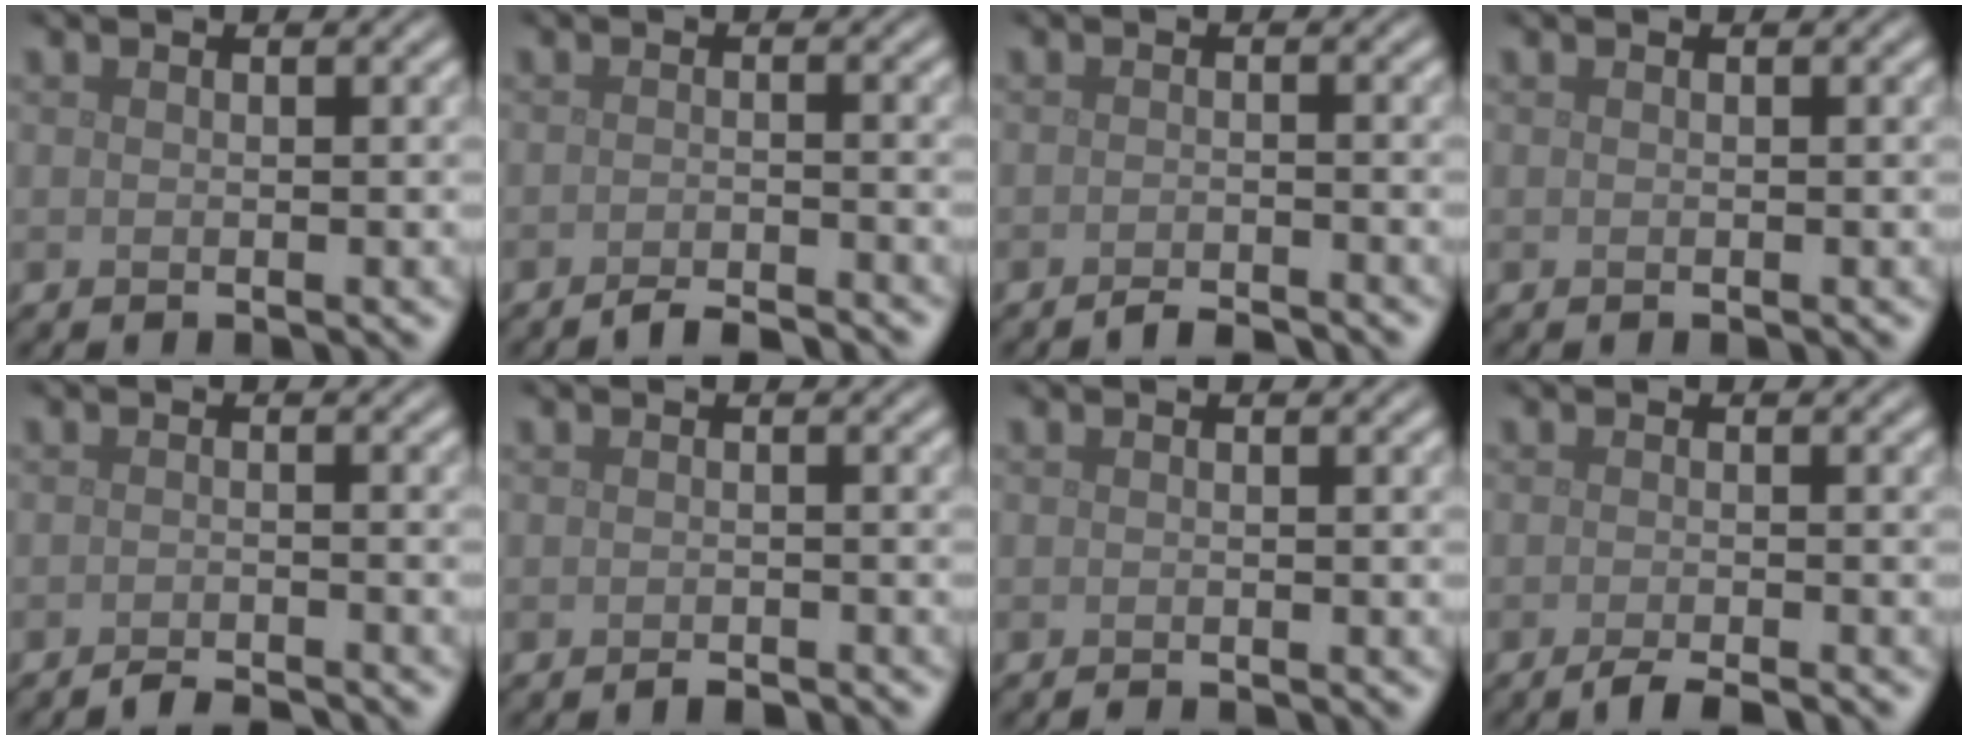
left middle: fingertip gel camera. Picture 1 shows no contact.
{"total": 2.5, "force": [-2.2, 0.3, 1.1], "torque": [-0.008, 0.000, -0.041]}
{"total": 1.8, "force": [-1.7, 0.2, 0.7], "torque": [-0.004, 0.000, -0.030]}
{"total": 0.0}
{"total": 2.0, "force": [-1.9, 0.2, 0.7], "torque": [-0.003, -0.001, -0.034]}
{"total": 1.0, "force": [-0.8, 0.2, 0.4], "torque": [-0.006, -0.003, -0.014]}
{"total": 0.7, "force": [-0.7, 0.0, 0.2], "torque": [0.001, -0.002, -0.013]}
{"total": 2.2, "force": [-1.6, 0.3, 1.4], "torque": [-0.015, -0.003, -0.034]}